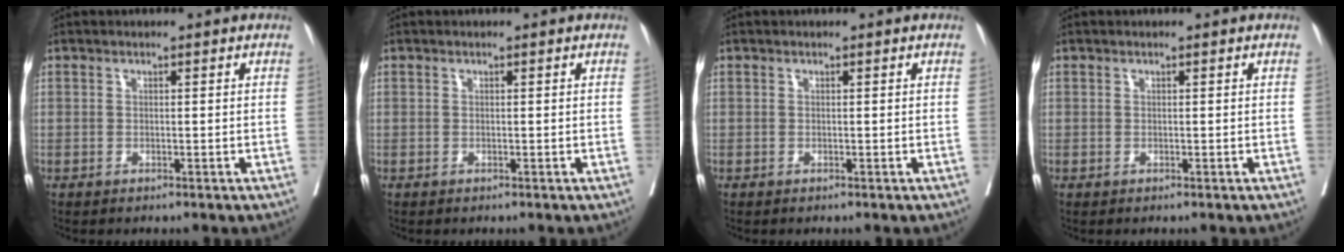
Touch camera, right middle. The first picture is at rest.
{"total": 0.0}
{"total": 0.0}
{"total": 0.0}